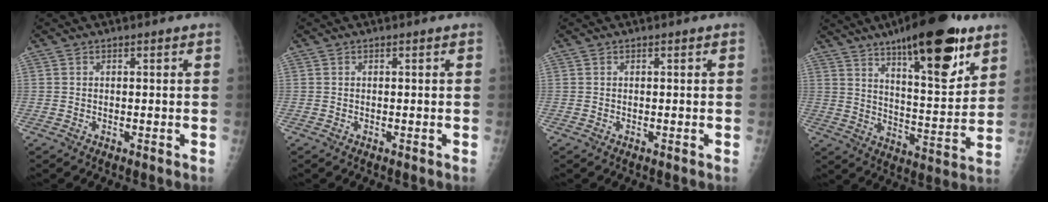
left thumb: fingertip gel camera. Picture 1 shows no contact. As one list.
[{"total": 0.0}, {"total": 0.0}, {"total": 21.0, "force": [12.4, 6.2, 15.8], "torque": [-0.207, -0.061, 0.193]}]